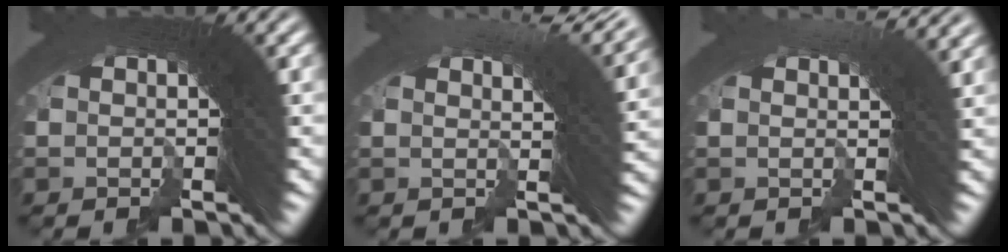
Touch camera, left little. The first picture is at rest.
{"total": 5.8, "force": [3.6, 0.5, 4.6], "torque": [-0.031, 0.020, 0.045]}
{"total": 4.0, "force": [2.6, 0.2, 2.9], "torque": [-0.019, 0.021, 0.029]}